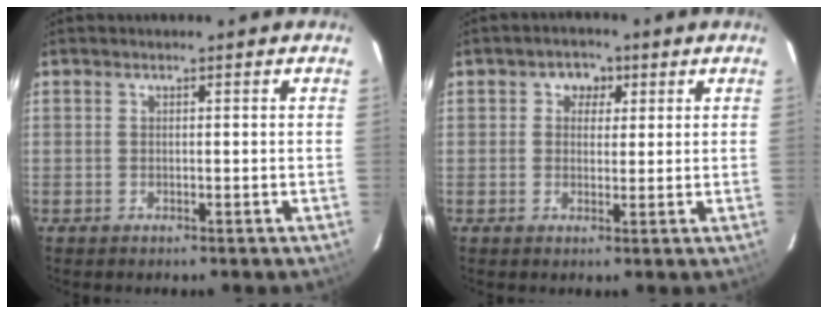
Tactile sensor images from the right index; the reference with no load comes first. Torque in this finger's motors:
{"motor_torque": [0.05, -0.03, 0.06, 0.01]}